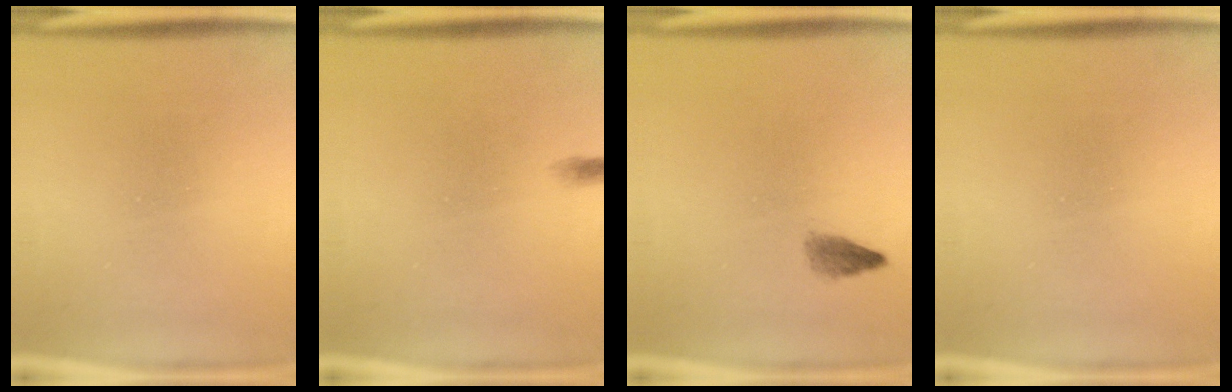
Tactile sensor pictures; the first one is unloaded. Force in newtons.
{"total": 0.6}
{"total": 1.5}
{"total": 0.0}